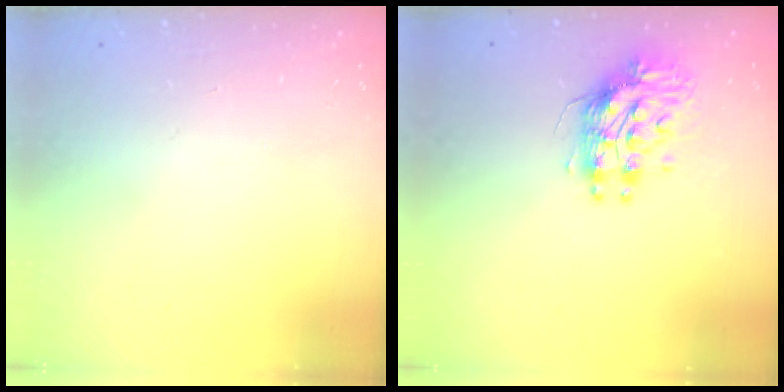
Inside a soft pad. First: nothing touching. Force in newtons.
{"total": 9.0, "press": 8.9, "slide": 0.7}